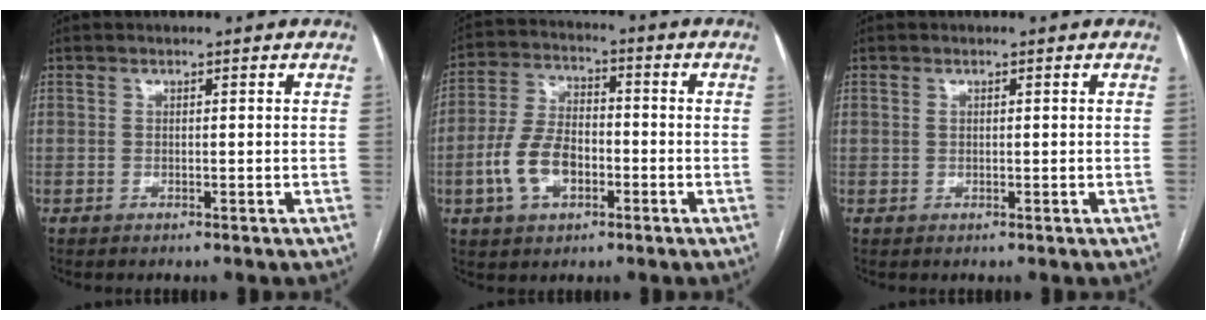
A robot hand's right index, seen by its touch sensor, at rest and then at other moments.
{"total": 9.5, "force": [-3.0, 5.5, 7.2], "torque": [-0.162, 0.015, -0.057]}
{"total": 0.5, "force": [0.2, 0.4, 0.3], "torque": [-0.007, 0.004, 0.004]}